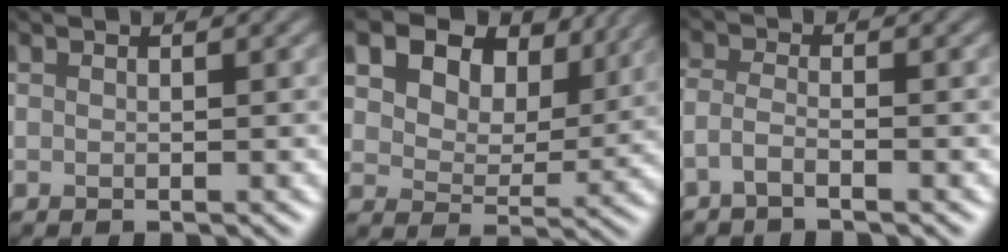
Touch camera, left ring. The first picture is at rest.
{"total": 16.2, "force": [9.0, 10.1, 9.0], "torque": [-0.161, 0.039, 0.161]}
{"total": 1.6, "force": [-1.1, 0.4, 1.1], "torque": [-0.025, 0.001, -0.029]}